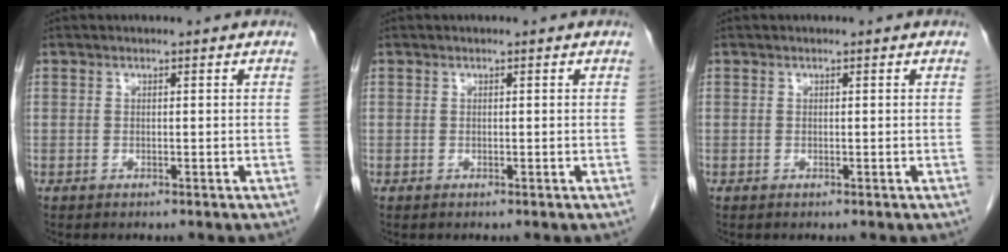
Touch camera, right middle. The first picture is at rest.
{"total": 0.0}
{"total": 0.0}